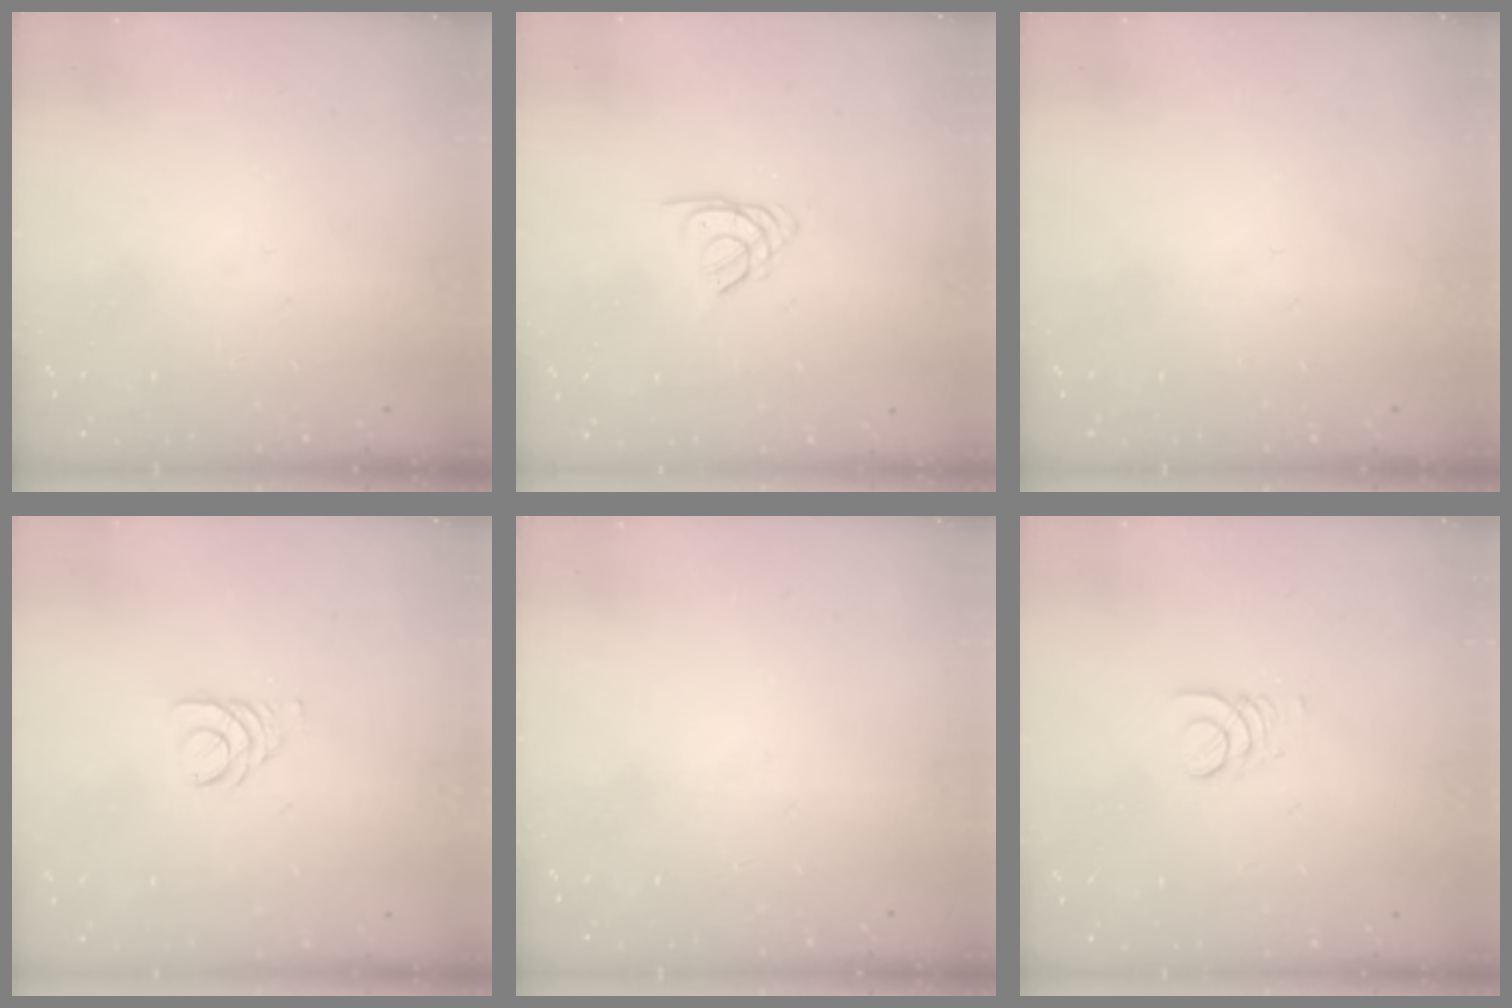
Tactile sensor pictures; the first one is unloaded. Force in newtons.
{"total": 2.5, "press": 2.4, "slide": 0.5}
{"total": 0.0}
{"total": 2.7, "press": 2.7, "slide": 0.2}
{"total": 0.0}
{"total": 1.4, "press": 1.4, "slide": 0.2}